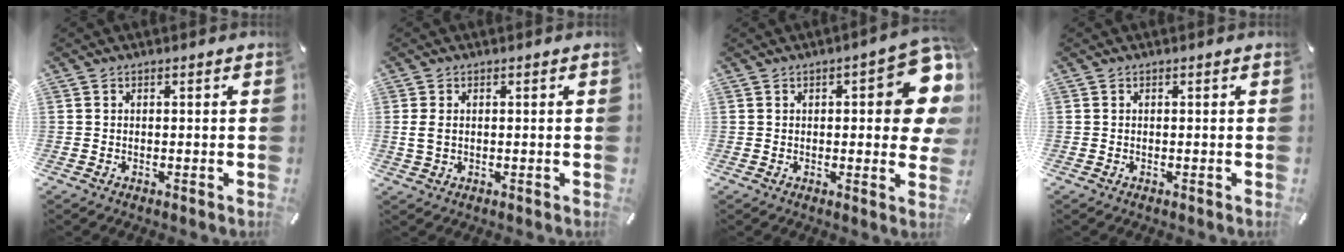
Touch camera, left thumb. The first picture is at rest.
{"total": 2.5, "force": [0.3, 1.8, 1.8], "torque": [-0.036, 0.005, 0.005]}
{"total": 14.6, "force": [3.8, 5.6, 12.9], "torque": [-0.147, -0.028, 0.062]}
{"total": 0.0}